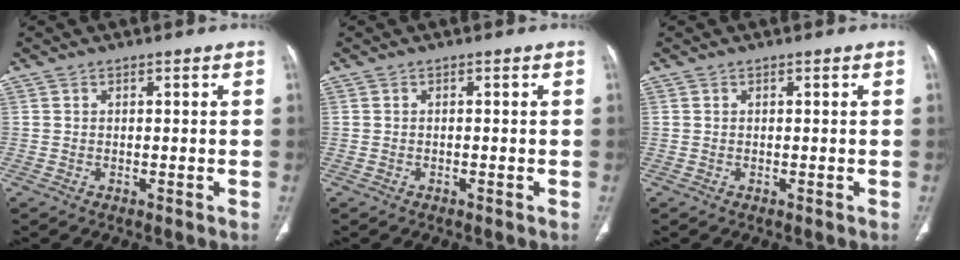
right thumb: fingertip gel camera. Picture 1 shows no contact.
{"total": 0.0}
{"total": 0.0}